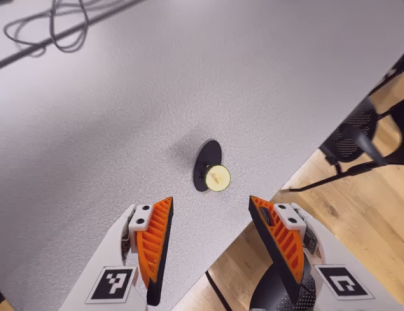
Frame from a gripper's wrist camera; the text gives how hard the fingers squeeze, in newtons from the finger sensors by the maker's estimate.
{"total": 0.0}